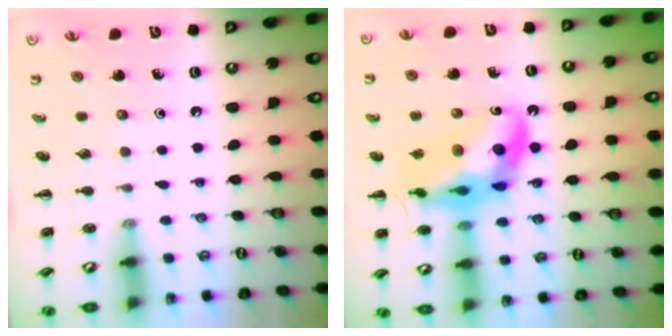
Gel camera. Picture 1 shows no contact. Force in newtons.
{"total": 16.9, "press": 16.4, "slide": 4.1}